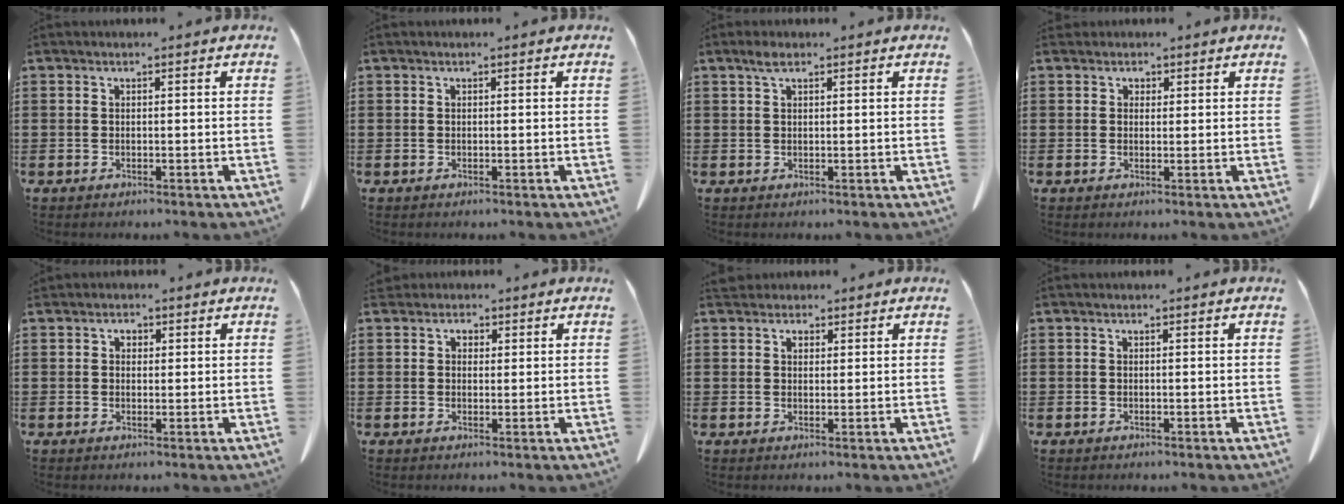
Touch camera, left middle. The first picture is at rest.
{"total": 0.0}
{"total": 1.7, "force": [0.9, 0.5, 1.4], "torque": [-0.030, 0.001, 0.016]}
{"total": 1.3, "force": [1.0, 0.8, 0.1], "torque": [0.003, -0.002, 0.019]}
{"total": 1.3, "force": [0.7, 1.0, 0.5], "torque": [-0.005, 0.000, 0.012]}
{"total": 1.9, "force": [1.2, 1.4, 0.4], "torque": [-0.006, 0.004, 0.022]}
{"total": 2.0, "force": [1.6, 1.2, 0.5], "torque": [-0.007, 0.003, 0.029]}
{"total": 0.0}